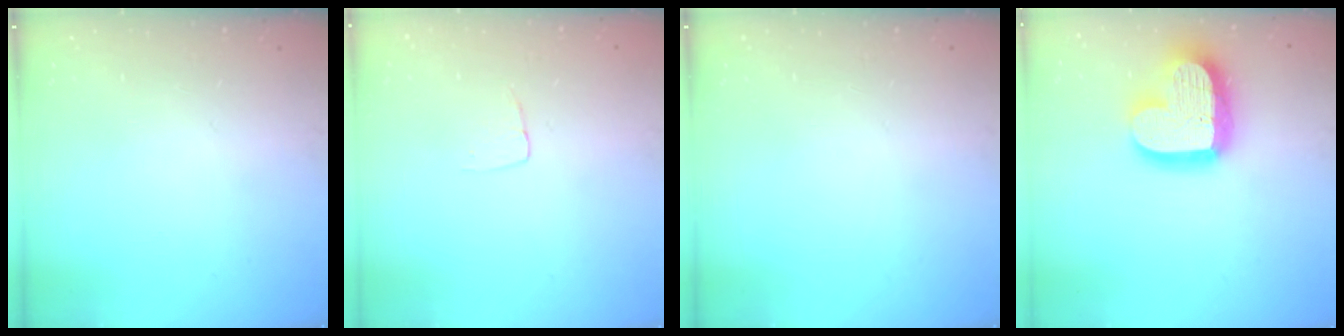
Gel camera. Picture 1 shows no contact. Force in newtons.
{"total": 3.2, "press": 3.2, "slide": 0.2}
{"total": 0.0}
{"total": 19.0, "press": 19.0, "slide": 1.6}